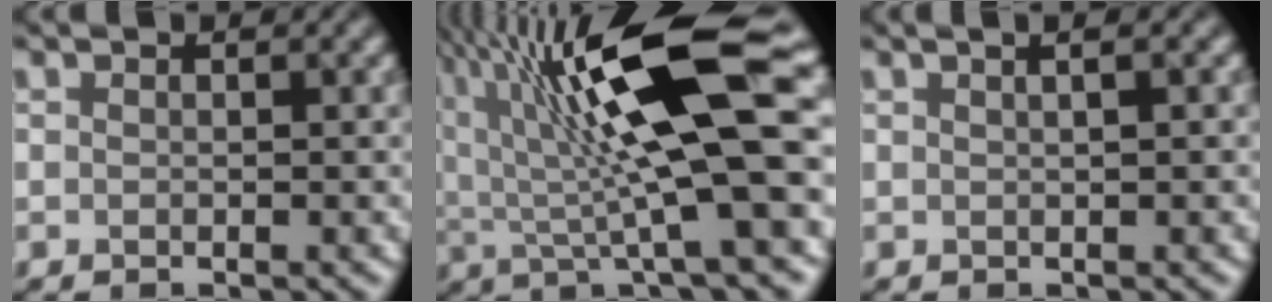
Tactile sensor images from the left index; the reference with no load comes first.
{"total": 13.0, "force": [3.1, 2.7, 12.3], "torque": [-0.214, 0.011, 0.050]}
{"total": 4.0, "force": [1.8, 1.9, 3.0], "torque": [-0.012, 0.028, -0.007]}